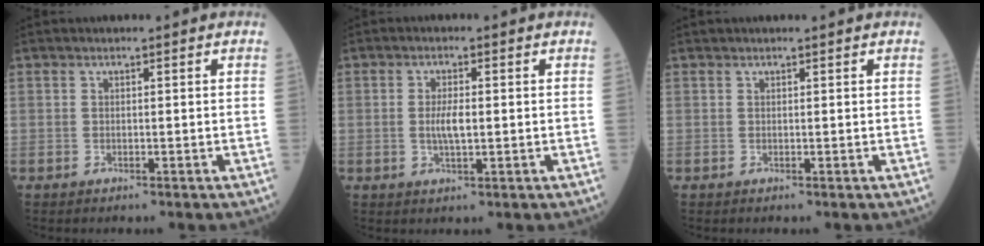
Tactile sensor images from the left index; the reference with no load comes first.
{"total": 3.2, "force": [-0.1, 0.7, 3.1], "torque": [-0.066, -0.003, 0.000]}
{"total": 0.6, "force": [0.6, 0.0, 0.1], "torque": [-0.007, 0.007, 0.011]}